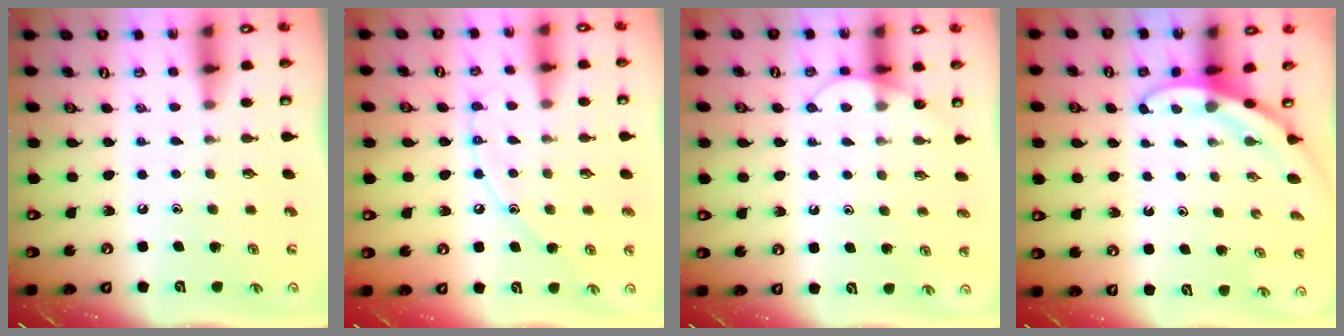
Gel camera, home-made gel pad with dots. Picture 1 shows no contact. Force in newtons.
{"total": 8.5, "press": 8.5, "slide": 0.6}
{"total": 5.5, "press": 5.5, "slide": 0.3}
{"total": 3.0, "press": 3.0, "slide": 0.1}